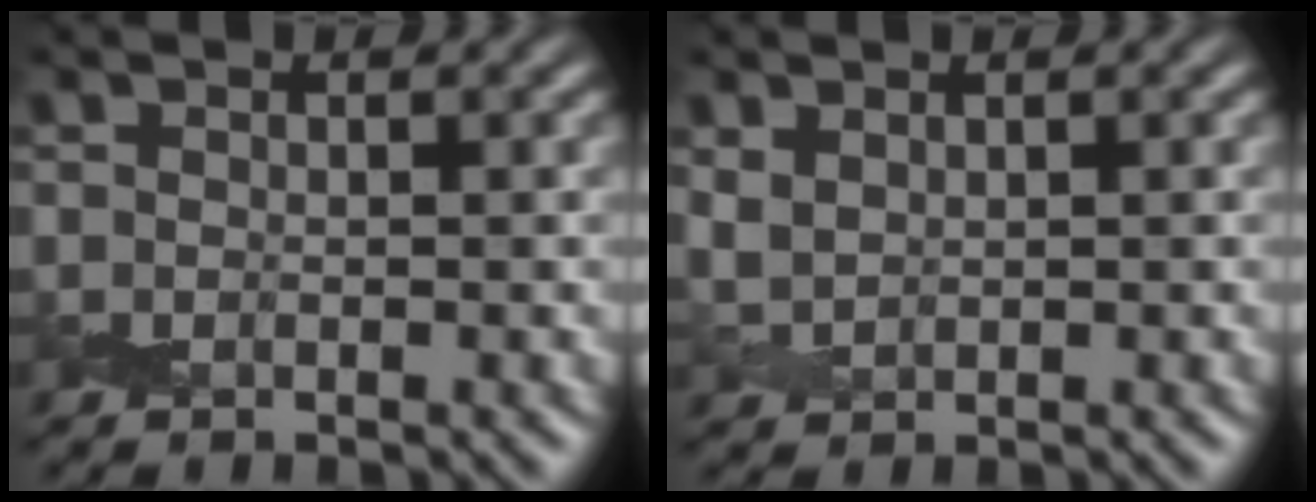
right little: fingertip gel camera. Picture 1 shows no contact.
{"total": 1.2, "force": [0.8, 0.7, 0.6], "torque": [-0.023, 0.000, 0.021]}